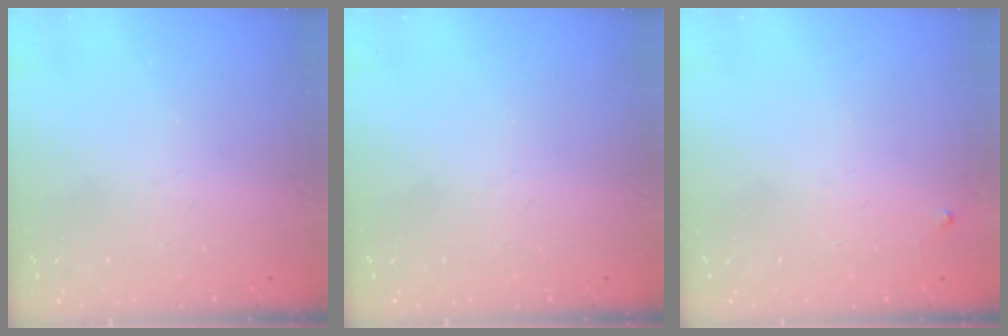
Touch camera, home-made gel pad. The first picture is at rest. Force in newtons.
{"total": 0.0}
{"total": 3.6, "press": 3.6, "slide": 0.4}